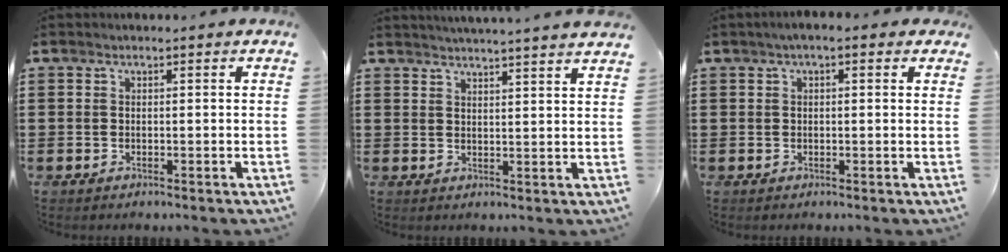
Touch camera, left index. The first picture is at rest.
{"total": 3.1, "force": [3.0, -0.8, 0.3], "torque": [-0.013, -0.015, 0.053]}
{"total": 1.8, "force": [0.5, 0.6, 1.6], "torque": [-0.031, 0.007, 0.008]}